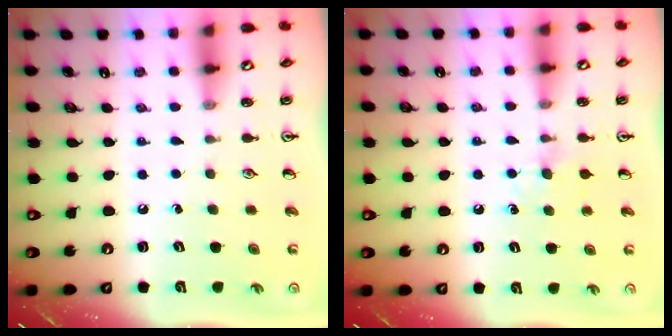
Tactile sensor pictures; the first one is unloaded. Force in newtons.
{"total": 5.7, "press": 5.7, "slide": 0.8}